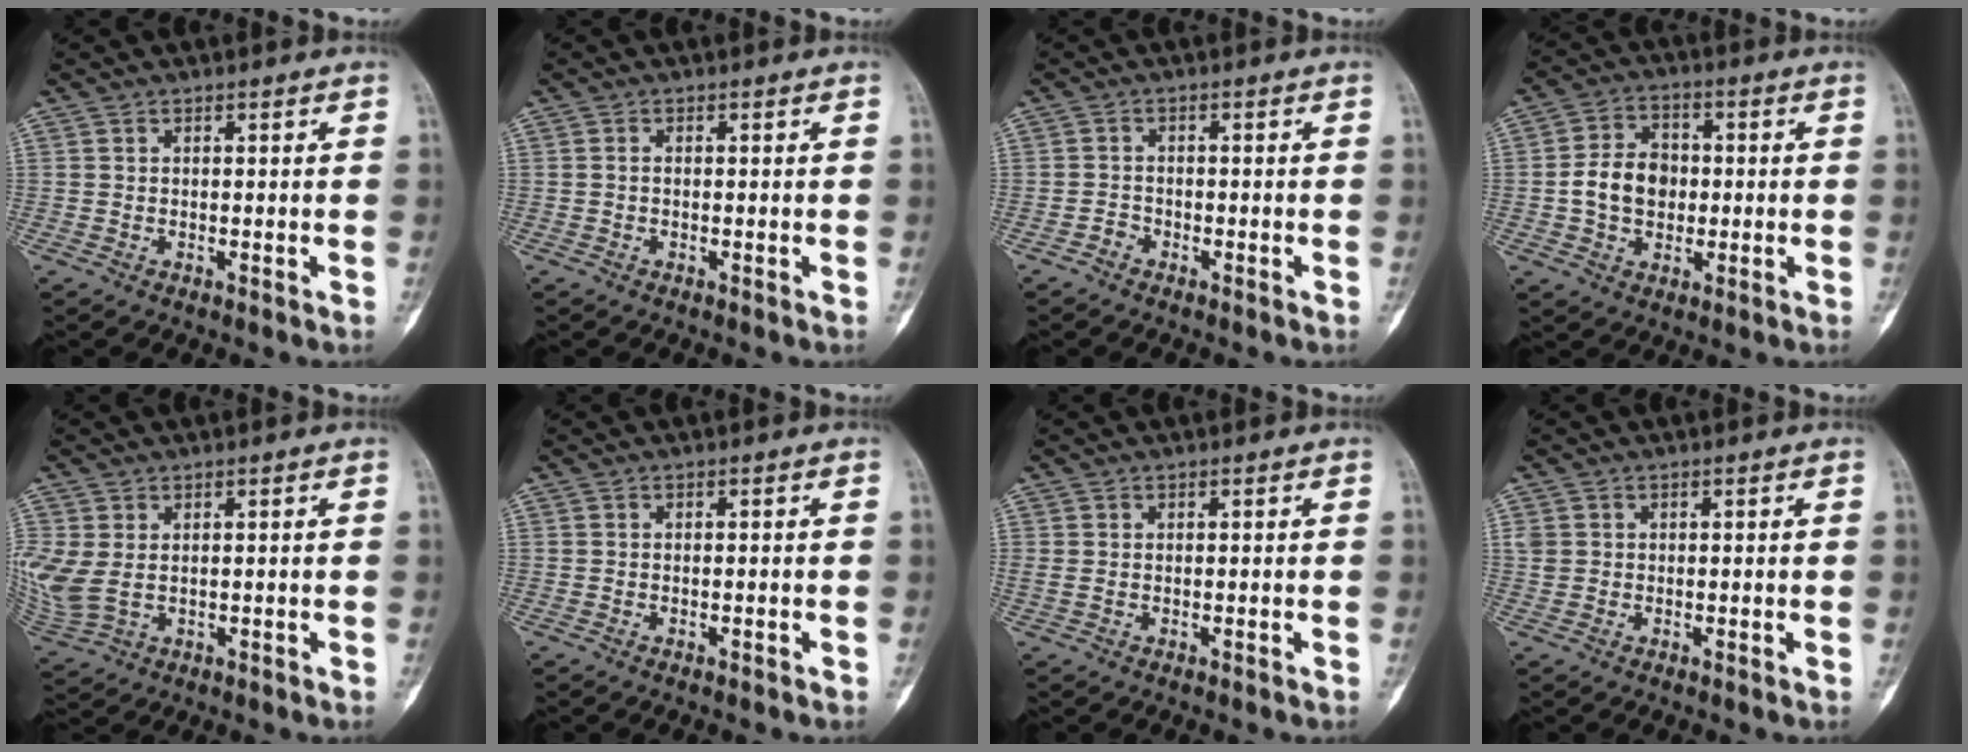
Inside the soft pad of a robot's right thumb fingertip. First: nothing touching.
{"total": 0.5, "force": [-0.1, 0.3, 0.4], "torque": [-0.007, 0.001, -0.006]}
{"total": 1.4, "force": [-1.1, 0.9, 0.2], "torque": [-0.003, 0.005, -0.026]}
{"total": 9.0, "force": [-0.6, 7.0, 5.7], "torque": [-0.077, 0.016, -0.015]}
{"total": 8.5, "force": [0.6, 5.6, 6.4], "torque": [-0.174, 0.000, 0.027]}
{"total": 0.5, "force": [-0.3, 0.1, 0.4], "torque": [-0.010, 0.002, -0.003]}
{"total": 1.0, "force": [0.1, 0.1, 1.0], "torque": [-0.037, 0.008, 0.008]}
{"total": 1.9, "force": [0.4, 1.6, 0.8], "torque": [-0.016, 0.005, 0.013]}